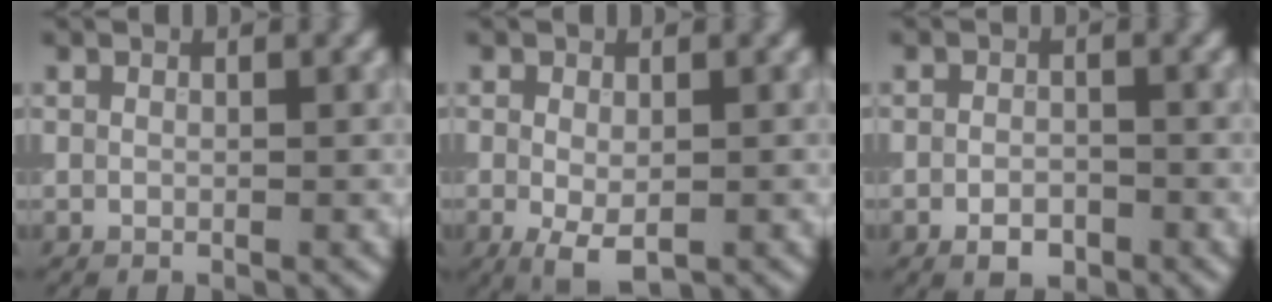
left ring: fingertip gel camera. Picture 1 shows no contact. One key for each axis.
{"total": 3.3, "fx": -0.8, "fy": 1.8, "fz": 2.7, "tx": -0.052, "ty": -0.011, "tz": -0.010}
{"total": 2.0, "fx": -1.1, "fy": 1.2, "fz": 1.2, "tx": -0.019, "ty": 0.000, "tz": -0.021}